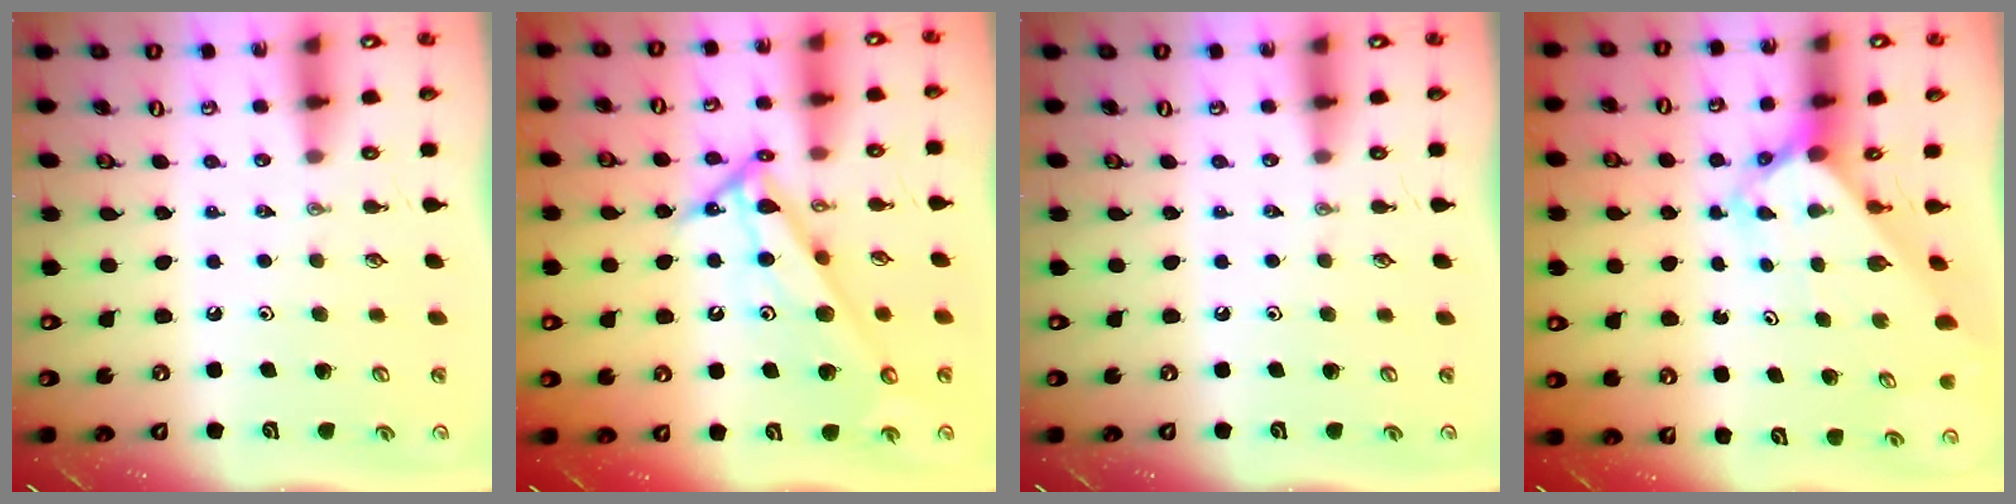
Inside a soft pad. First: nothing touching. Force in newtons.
{"total": 10.7, "press": 10.7, "slide": 0.5}
{"total": 0.0}
{"total": 2.7, "press": 2.7, "slide": 0.2}